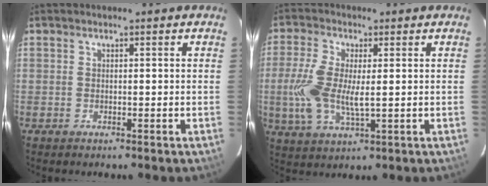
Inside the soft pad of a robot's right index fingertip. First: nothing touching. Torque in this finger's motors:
{"motor_torque": [0.41, 0.16, 0.14, 0.13]}